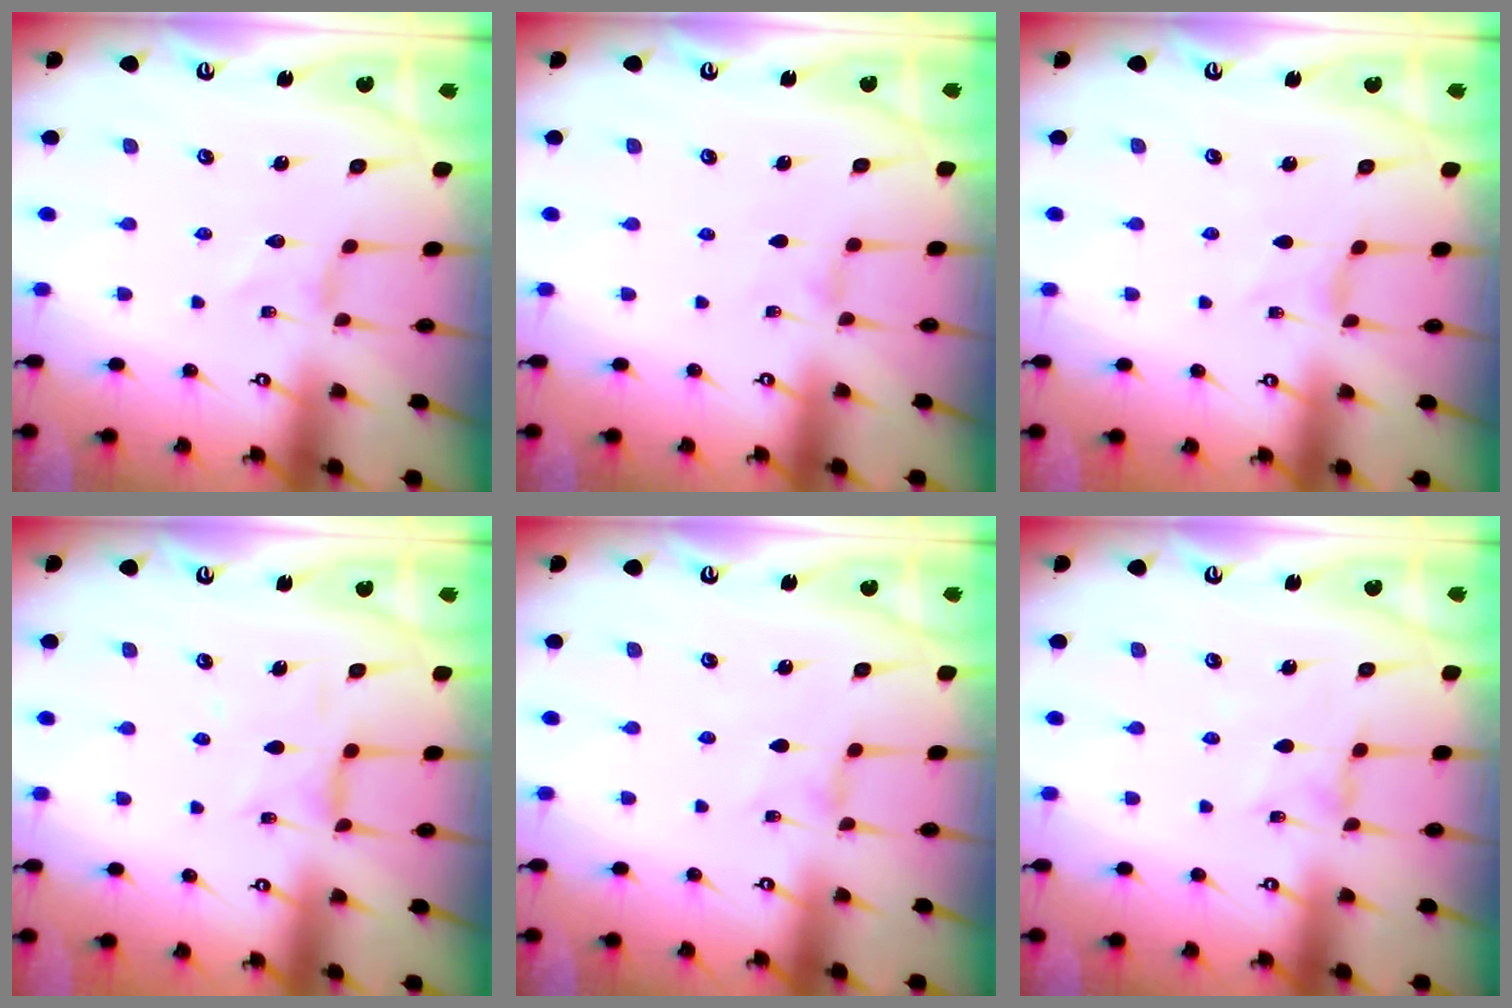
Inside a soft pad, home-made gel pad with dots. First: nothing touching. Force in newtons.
{"total": 0.0}
{"total": 0.0}
{"total": 5.8, "press": 5.8, "slide": 0.5}
{"total": 0.6, "press": 0.5, "slide": 0.3}
{"total": 1.7, "press": 1.6, "slide": 0.3}